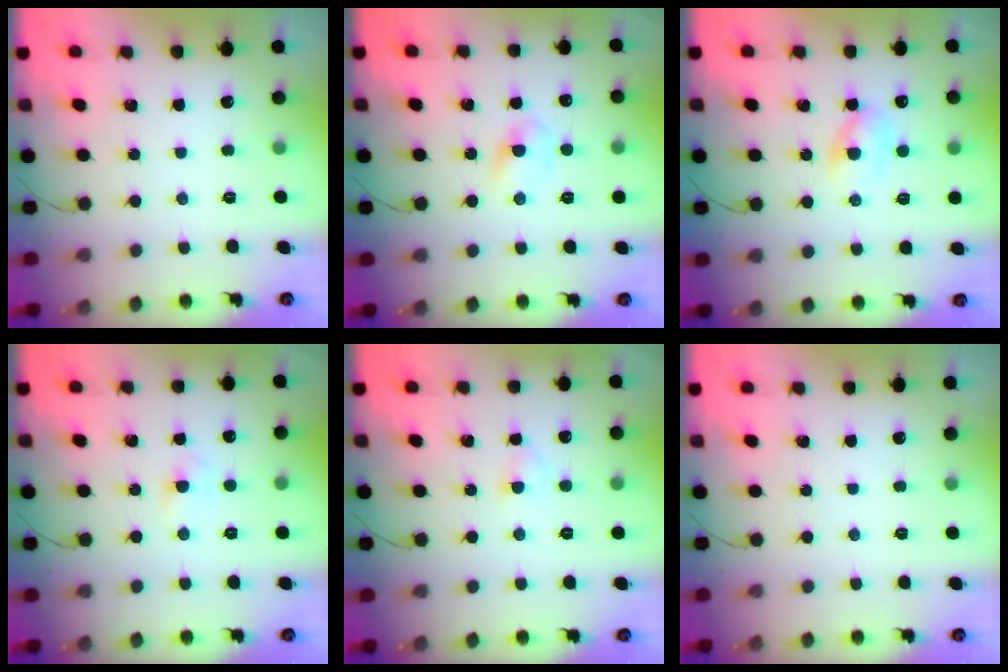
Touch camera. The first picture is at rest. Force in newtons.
{"total": 4.0, "press": 3.7, "slide": 1.5}
{"total": 3.3, "press": 3.1, "slide": 1.2}
{"total": 2.4, "press": 2.2, "slide": 0.9}
{"total": 2.7, "press": 2.5, "slide": 0.9}
{"total": 0.0}